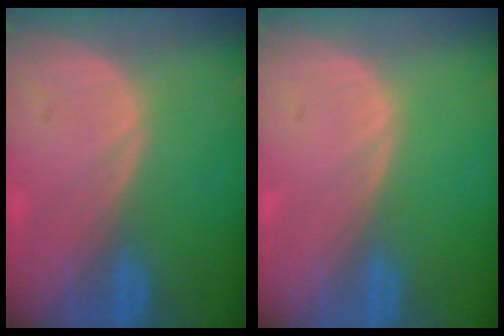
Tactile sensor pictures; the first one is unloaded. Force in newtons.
{"total": 0.0}